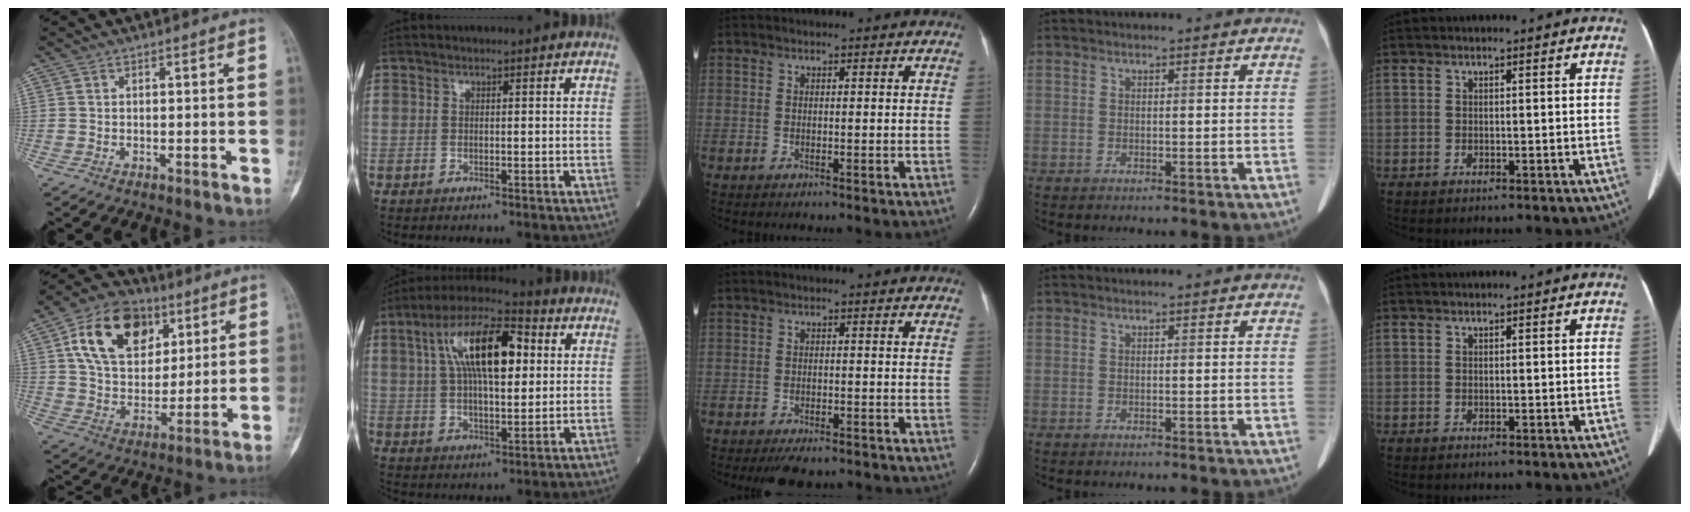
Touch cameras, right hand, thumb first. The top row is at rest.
{"thumb": {"total": 18.8, "force": [7.6, 12.5, 11.8], "torque": [-0.167, -0.016, 0.132]}, "index": {"total": 14.8, "force": [4.0, 4.9, 13.4], "torque": [-0.244, 0.029, 0.065]}, "middle": {"total": 5.9, "force": [-5.0, 1.9, 2.6], "torque": [-0.032, -0.006, -0.068]}}